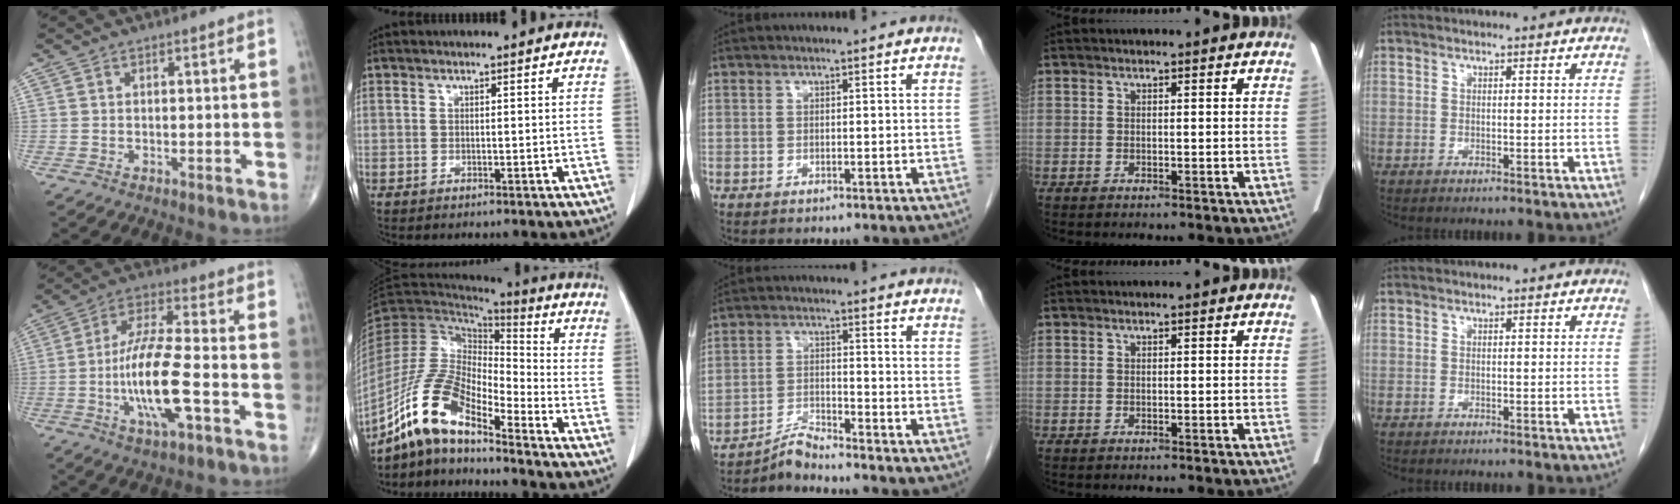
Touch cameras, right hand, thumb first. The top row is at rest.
{"thumb": {"total": 15.0, "force": [-4.1, 3.9, 13.8], "torque": [-0.275, 0.022, -0.076]}, "index": {"total": 12.1, "force": [-9.0, 3.3, 7.4], "torque": [-0.165, 0.017, -0.172]}, "middle": {"total": 3.5, "force": [-3.5, -0.6, 0.1], "torque": [-0.004, -0.017, -0.066]}}